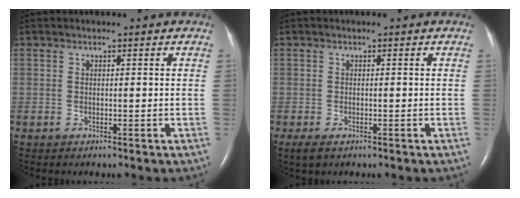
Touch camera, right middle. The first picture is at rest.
{"total": 2.0, "force": [-1.2, 1.0, 1.3], "torque": [-0.027, -0.004, -0.013]}